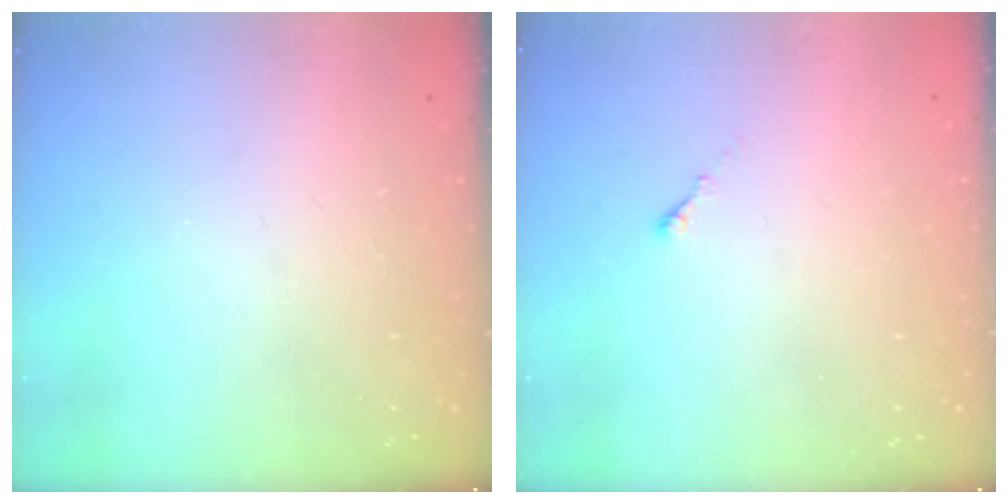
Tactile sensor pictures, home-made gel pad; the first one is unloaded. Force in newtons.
{"total": 0.0}